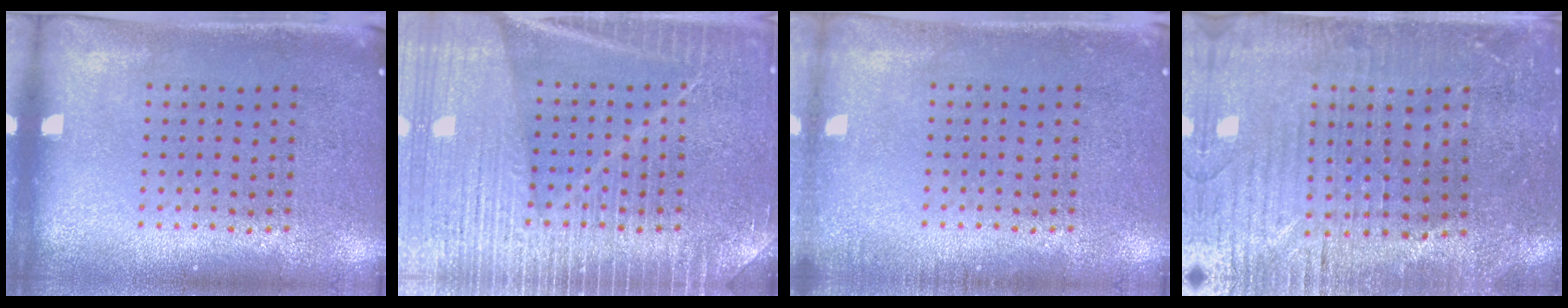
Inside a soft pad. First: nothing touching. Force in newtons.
{"total": 6.8, "press": 6.7, "slide": 1.0}
{"total": 1.1, "press": 1.0, "slide": 0.2}
{"total": 1.8, "press": 1.8, "slide": 0.5}